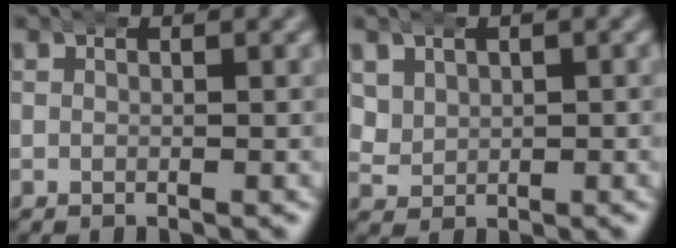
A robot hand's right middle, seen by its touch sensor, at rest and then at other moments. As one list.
[{"total": 3.4, "force": [0.8, 3.1, 1.2], "torque": [-0.038, -0.010, 0.022]}]